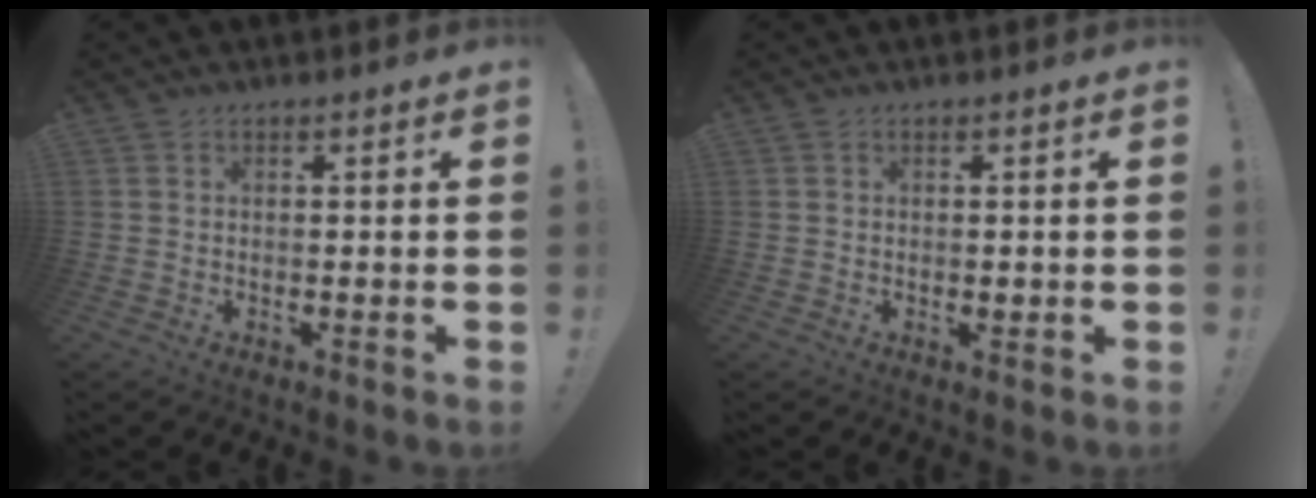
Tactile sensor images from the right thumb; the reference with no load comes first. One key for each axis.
{"total": 0.6, "fx": 0.1, "fy": 0.4, "fz": 0.4, "tx": 0.002, "ty": -0.001, "tz": 0.000}